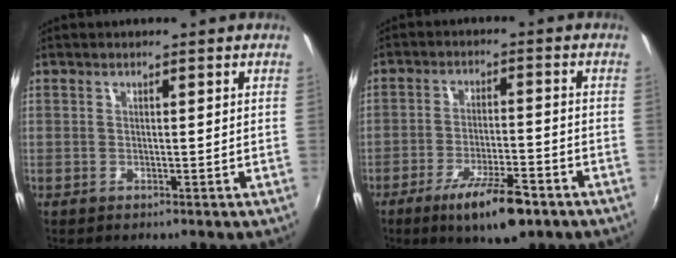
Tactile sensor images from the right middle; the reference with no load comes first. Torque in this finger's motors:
{"motor_torque": [1.27, -0.86, 0.31, 0.17]}